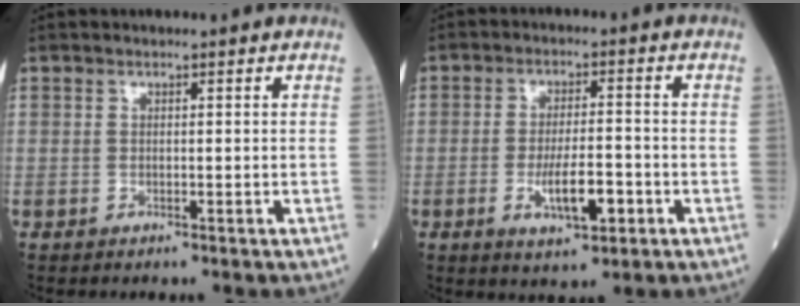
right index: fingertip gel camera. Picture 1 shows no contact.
{"total": 7.1, "force": [-2.3, 1.9, 6.4], "torque": [-0.117, -0.005, -0.035]}